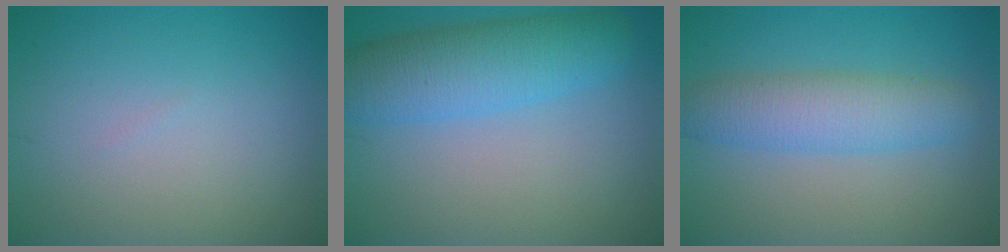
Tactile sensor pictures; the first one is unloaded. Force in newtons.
{"total": 6.3, "press": 6.3, "slide": 0.4}
{"total": 4.7, "press": 4.7, "slide": 0.1}